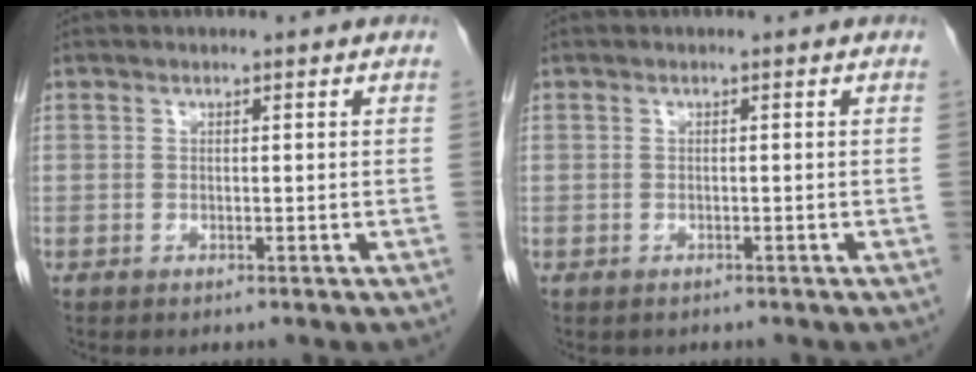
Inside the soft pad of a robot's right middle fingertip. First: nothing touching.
{"total": 0.6, "force": [-0.5, 0.4, 0.0], "torque": [-0.010, 0.002, -0.007]}